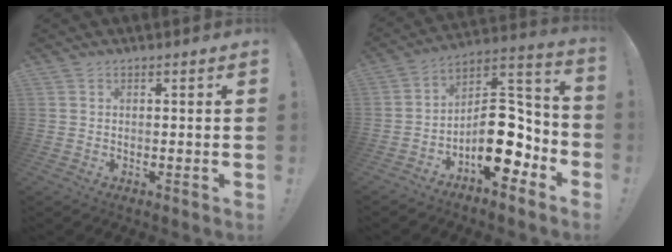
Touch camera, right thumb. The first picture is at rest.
{"total": 16.8, "force": [-5.6, 9.6, 12.5], "torque": [-0.164, 0.036, -0.074]}